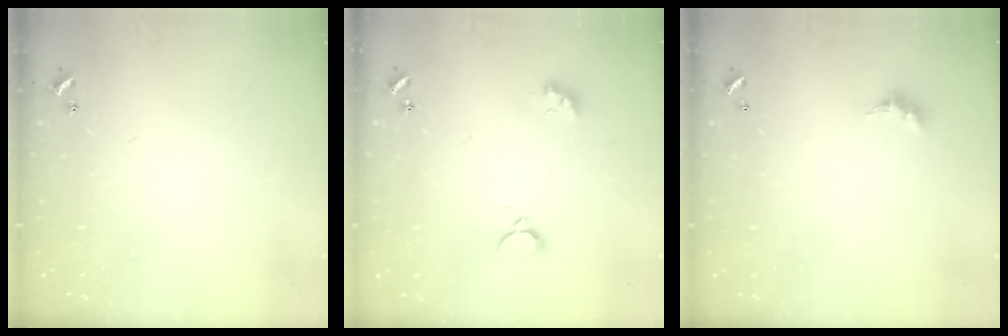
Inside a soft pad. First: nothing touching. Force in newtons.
{"total": 2.5, "press": 2.4, "slide": 0.5}
{"total": 3.9, "press": 3.8, "slide": 0.5}